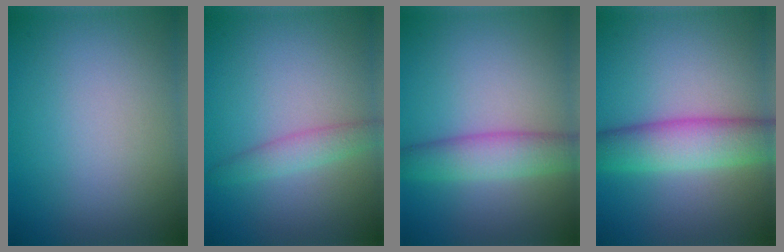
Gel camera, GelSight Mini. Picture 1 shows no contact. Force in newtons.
{"total": 2.2, "press": 2.2, "slide": 0.1}
{"total": 4.1, "press": 4.1, "slide": 0.1}
{"total": 5.9, "press": 5.9, "slide": 0.1}